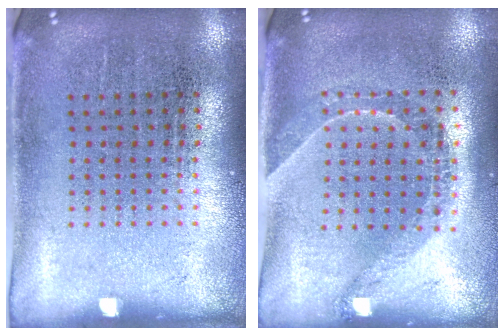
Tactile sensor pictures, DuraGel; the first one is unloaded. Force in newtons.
{"total": 1.6, "press": 1.3, "slide": 1.0}